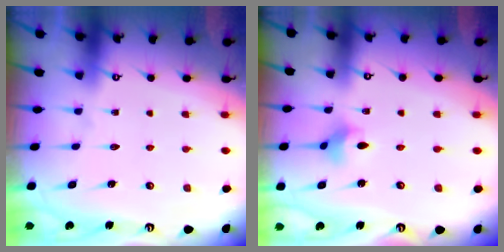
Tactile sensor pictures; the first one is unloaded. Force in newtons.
{"total": 3.7, "press": 3.7, "slide": 0.6}